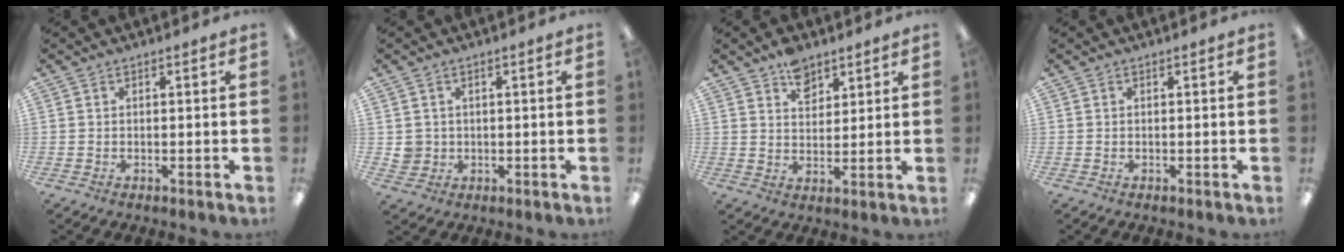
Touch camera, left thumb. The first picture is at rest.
{"total": 3.0, "force": [0.7, 2.9, 0.3], "torque": [-0.013, 0.006, 0.014]}
{"total": 6.5, "force": [4.5, 3.7, 2.8], "torque": [-0.037, -0.020, 0.078]}
{"total": 0.0}